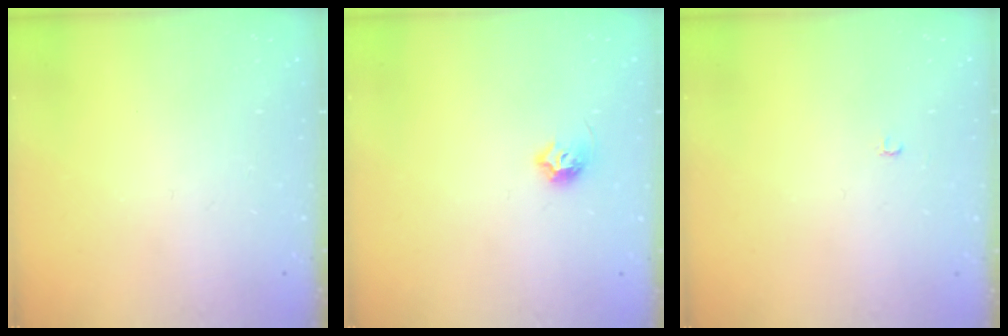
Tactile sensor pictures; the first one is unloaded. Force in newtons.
{"total": 6.7, "press": 6.6, "slide": 1.0}
{"total": 2.1, "press": 2.1, "slide": 0.2}